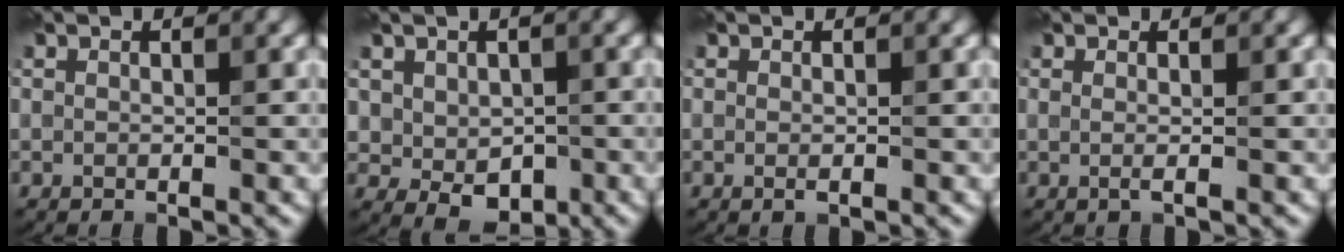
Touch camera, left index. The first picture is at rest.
{"total": 3.7, "force": [-0.1, 2.8, 2.4], "torque": [-0.043, -0.013, 0.005]}
{"total": 0.7, "force": [-0.2, 0.2, 0.6], "torque": [-0.012, -0.004, -0.001]}
{"total": 1.1, "force": [0.0, 0.3, 1.0], "torque": [-0.015, -0.002, -0.003]}